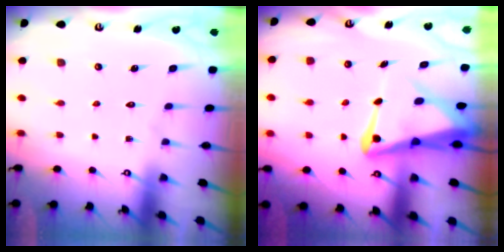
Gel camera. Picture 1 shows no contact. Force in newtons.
{"total": 7.9, "press": 7.9, "slide": 0.7}